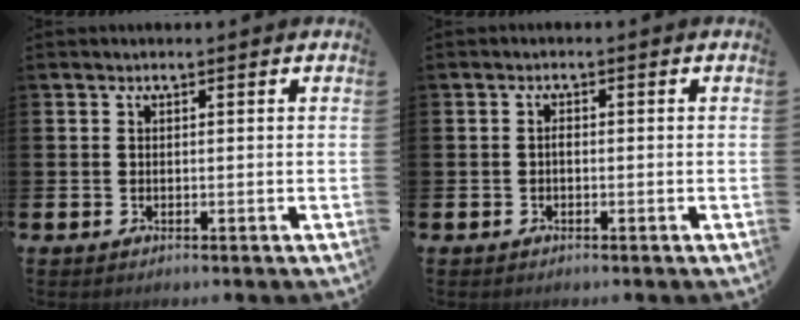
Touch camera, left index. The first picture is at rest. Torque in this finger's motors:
{"motor_torque": [-0.07, 0.18, -0.07, 0.00]}